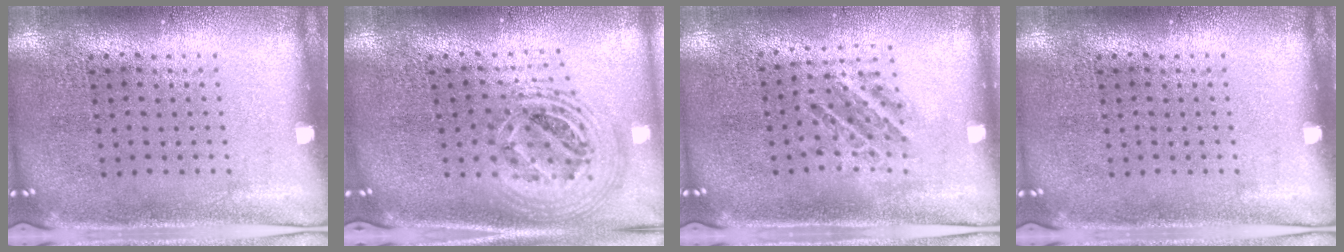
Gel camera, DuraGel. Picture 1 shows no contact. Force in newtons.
{"total": 2.3, "press": 1.8, "slide": 1.5}
{"total": 1.0, "press": 1.0, "slide": 0.2}
{"total": 0.0}